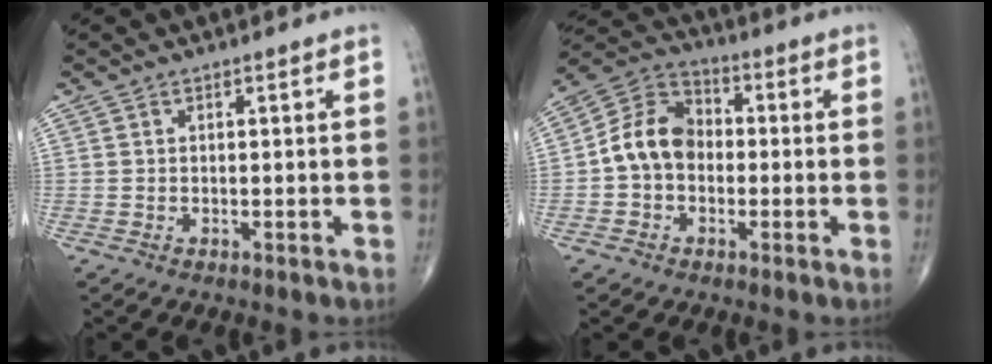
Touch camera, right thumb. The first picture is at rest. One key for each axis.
{"total": 10.4, "fx": -1.0, "fy": 8.1, "fz": 6.4, "tx": -0.100, "ty": 0.037, "tz": -0.034}